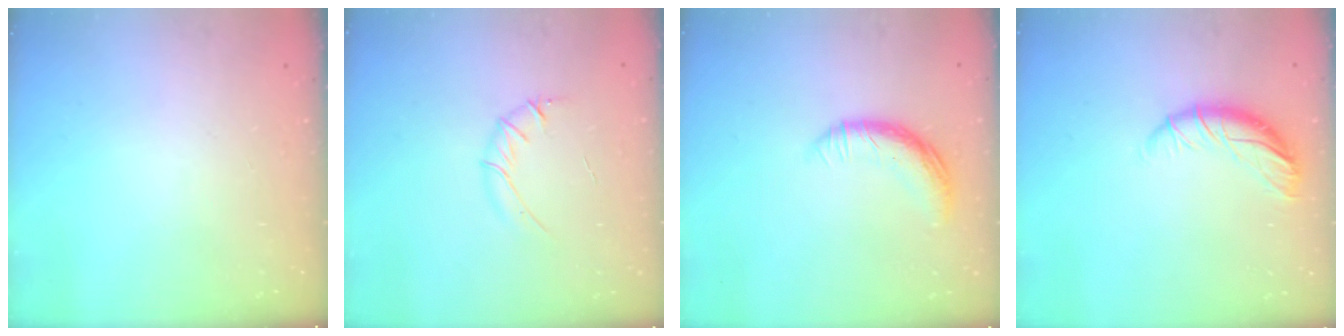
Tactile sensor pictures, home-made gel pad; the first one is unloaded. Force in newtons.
{"total": 4.1, "press": 3.9, "slide": 1.3}
{"total": 11.0, "press": 10.9, "slide": 1.5}
{"total": 9.9, "press": 9.9, "slide": 0.8}